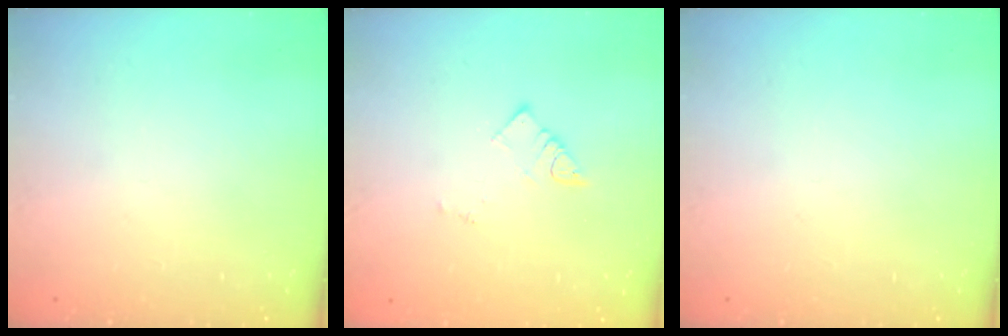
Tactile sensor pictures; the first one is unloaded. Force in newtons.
{"total": 4.1, "press": 4.1, "slide": 0.2}
{"total": 0.0}